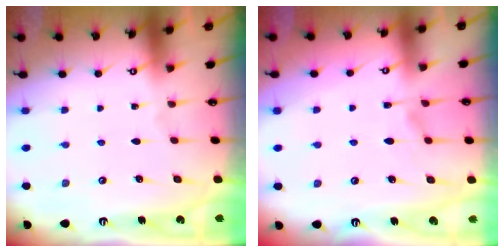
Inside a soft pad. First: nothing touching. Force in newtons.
{"total": 1.3, "press": 0.3, "slide": 1.3}